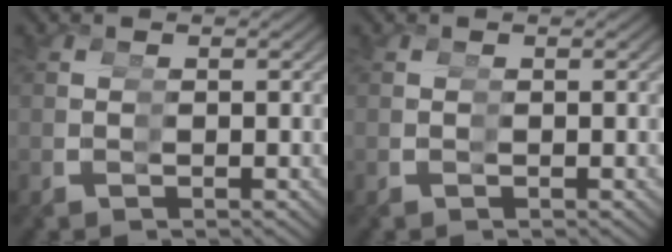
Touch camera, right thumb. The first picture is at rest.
{"total": 0.0}